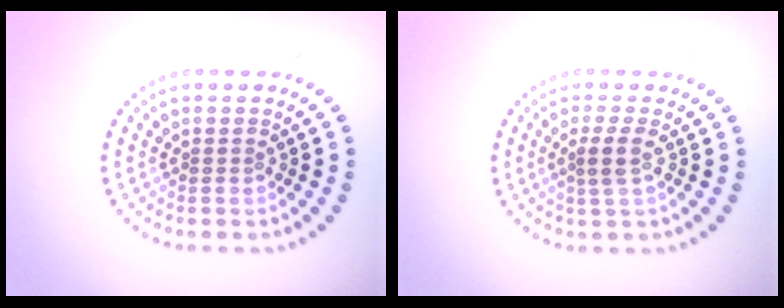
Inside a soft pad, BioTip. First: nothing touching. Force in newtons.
{"total": 1.8, "press": 1.4, "slide": 1.1}